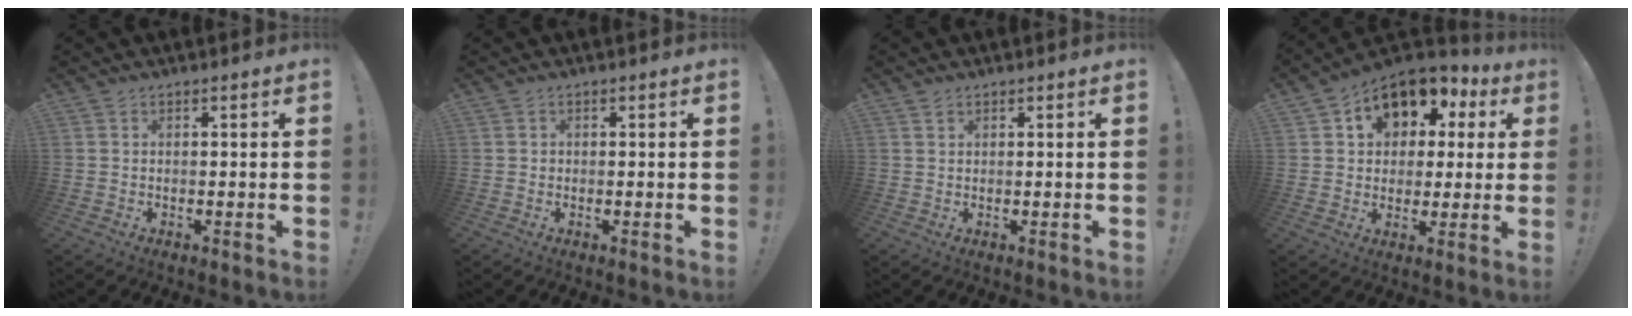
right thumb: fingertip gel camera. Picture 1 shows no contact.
{"total": 0.5, "force": [0.0, 0.5, 0.1], "torque": [-0.003, 0.003, 0.000]}
{"total": 0.8, "force": [0.7, 0.5, 0.0], "torque": [0.009, -0.005, 0.012]}
{"total": 11.6, "force": [5.6, 8.8, 5.2], "torque": [-0.073, -0.034, 0.105]}